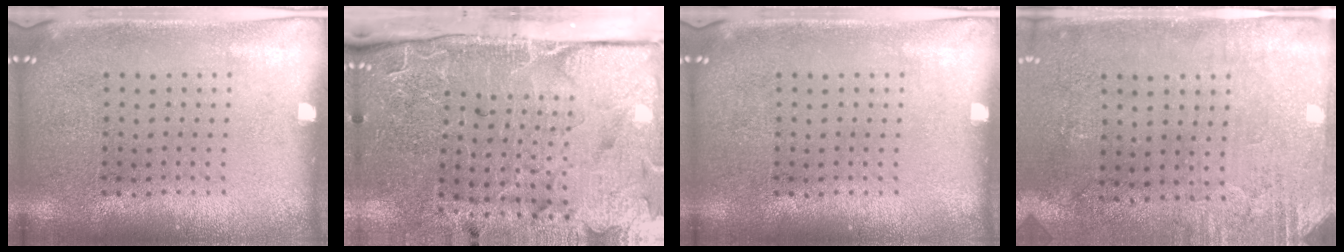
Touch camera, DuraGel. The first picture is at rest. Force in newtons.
{"total": 4.8, "press": 3.9, "slide": 2.8}
{"total": 0.0}
{"total": 2.8, "press": 2.4, "slide": 1.5}